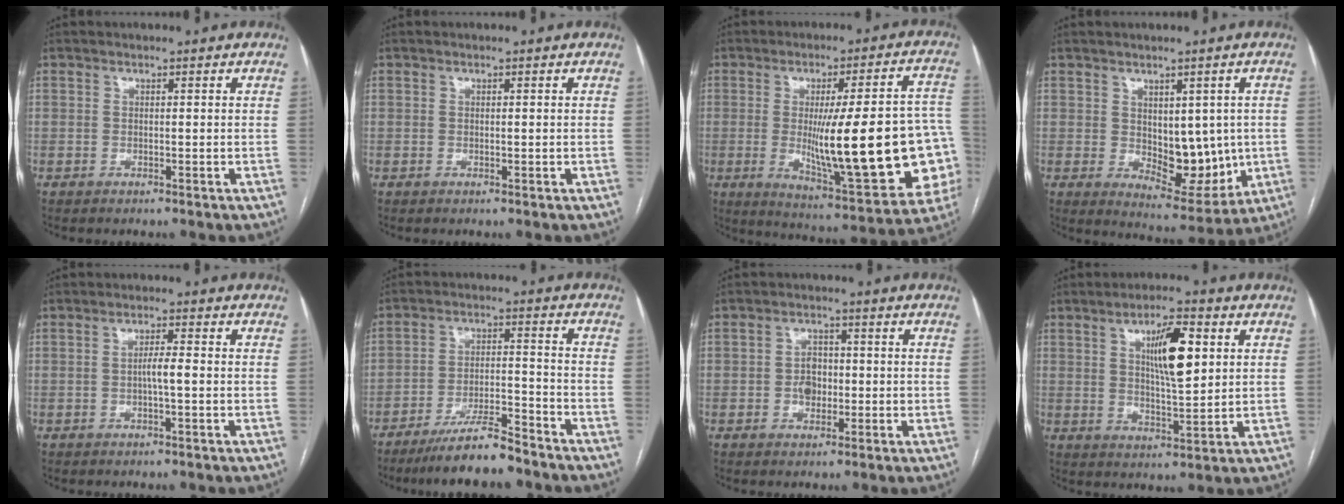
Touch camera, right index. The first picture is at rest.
{"total": 0.5, "force": [0.1, 0.1, 0.5], "torque": [-0.011, -0.002, 0.003]}
{"total": 25.9, "force": [-2.9, 4.1, 25.4], "torque": [-0.285, 0.003, -0.027]}
{"total": 10.1, "force": [-0.1, 5.3, 8.5], "torque": [-0.105, -0.007, 0.021]}
{"total": 2.5, "force": [-0.4, 0.0, 2.4], "torque": [-0.044, 0.001, -0.007]}
{"total": 9.7, "force": [-8.2, 1.0, 5.0], "torque": [-0.082, -0.009, -0.143]}
{"total": 3.6, "force": [-0.5, 2.7, 2.3], "torque": [-0.035, 0.007, -0.007]}
{"total": 9.2, "force": [2.8, 1.9, 8.5], "torque": [-0.146, 0.004, 0.052]}